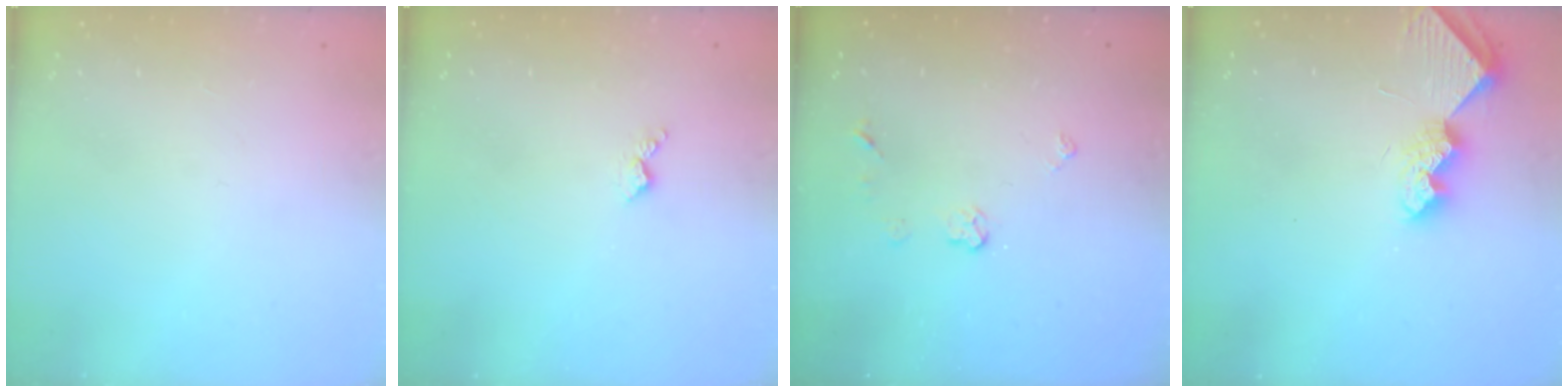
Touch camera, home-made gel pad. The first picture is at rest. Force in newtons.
{"total": 2.7, "press": 2.6, "slide": 0.5}
{"total": 5.1, "press": 5.1, "slide": 0.5}
{"total": 8.4, "press": 8.4, "slide": 0.4}